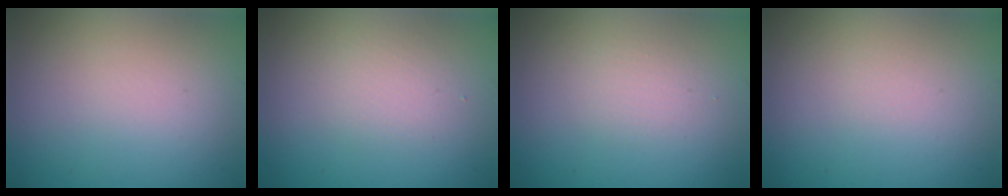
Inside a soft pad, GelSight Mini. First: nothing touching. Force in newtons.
{"total": 1.6, "press": 1.6, "slide": 0.1}
{"total": 1.1, "press": 1.1, "slide": 0.0}
{"total": 0.0}